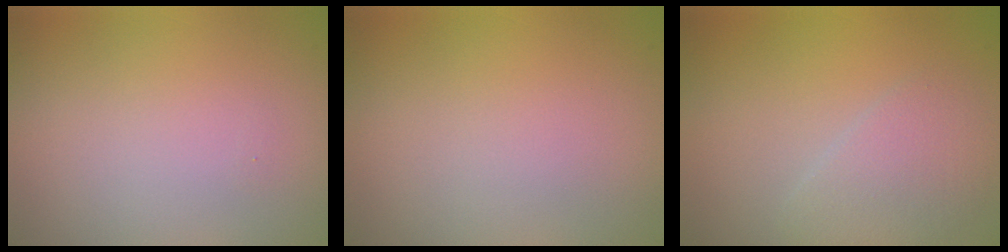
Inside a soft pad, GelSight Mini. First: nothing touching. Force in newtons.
{"total": 0.0}
{"total": 2.5, "press": 2.5, "slide": 0.1}